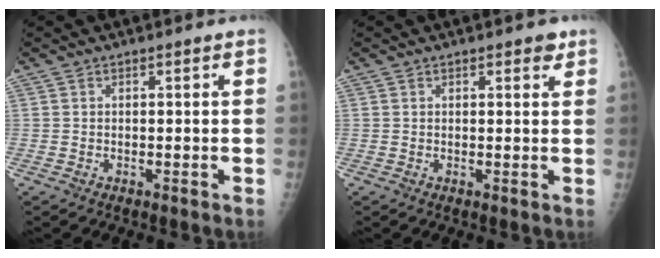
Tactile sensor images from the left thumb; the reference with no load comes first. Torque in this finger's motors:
{"motor_torque": [-0.08, 0.02, -0.37, -0.25, 0.03]}